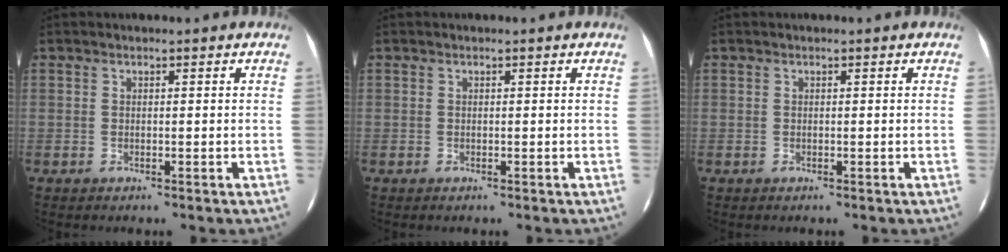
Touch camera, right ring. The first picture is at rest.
{"total": 0.0}
{"total": 0.0}